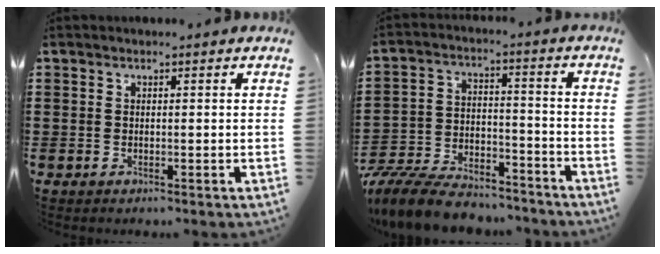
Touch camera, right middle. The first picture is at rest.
{"total": 9.8, "force": [-9.2, 2.0, 2.8], "torque": [-0.058, 0.023, -0.180]}